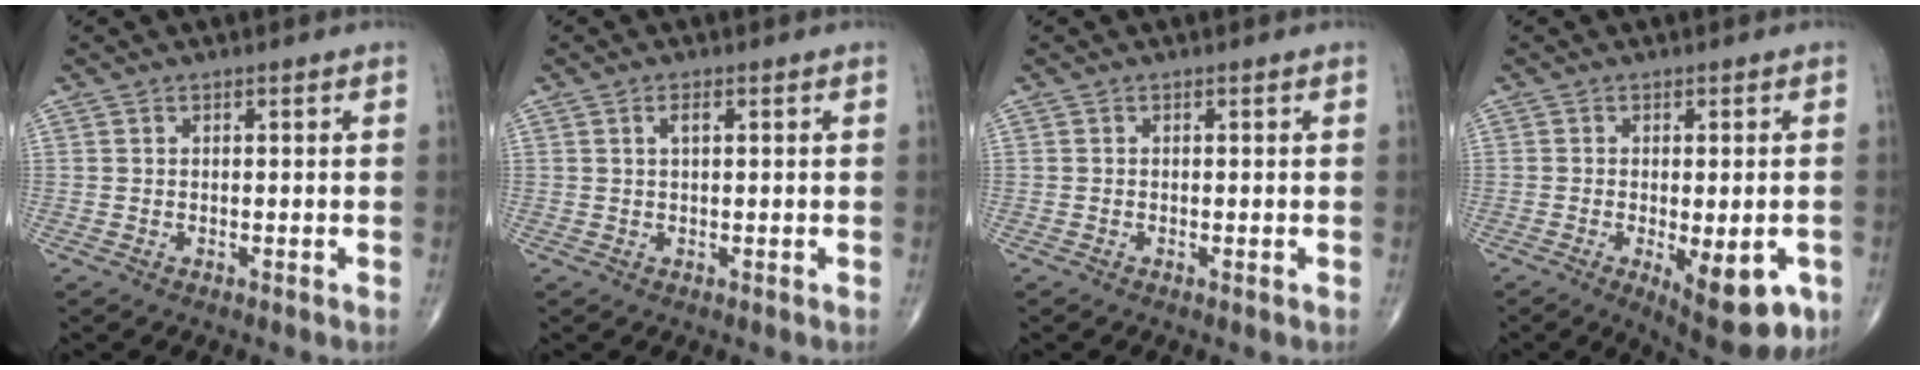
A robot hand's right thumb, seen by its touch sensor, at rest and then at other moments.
{"total": 1.7, "force": [0.6, 0.6, 1.4], "torque": [-0.027, 0.003, 0.010]}
{"total": 0.0}
{"total": 11.8, "force": [-4.2, 4.5, 10.1], "torque": [-0.123, -0.009, -0.048]}